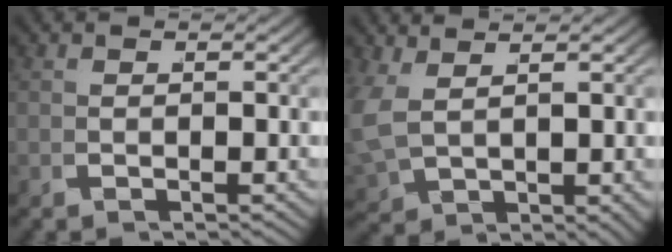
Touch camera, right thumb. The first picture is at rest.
{"total": 4.8, "force": [1.5, 3.4, 3.1], "torque": [-0.090, -0.024, 0.048]}